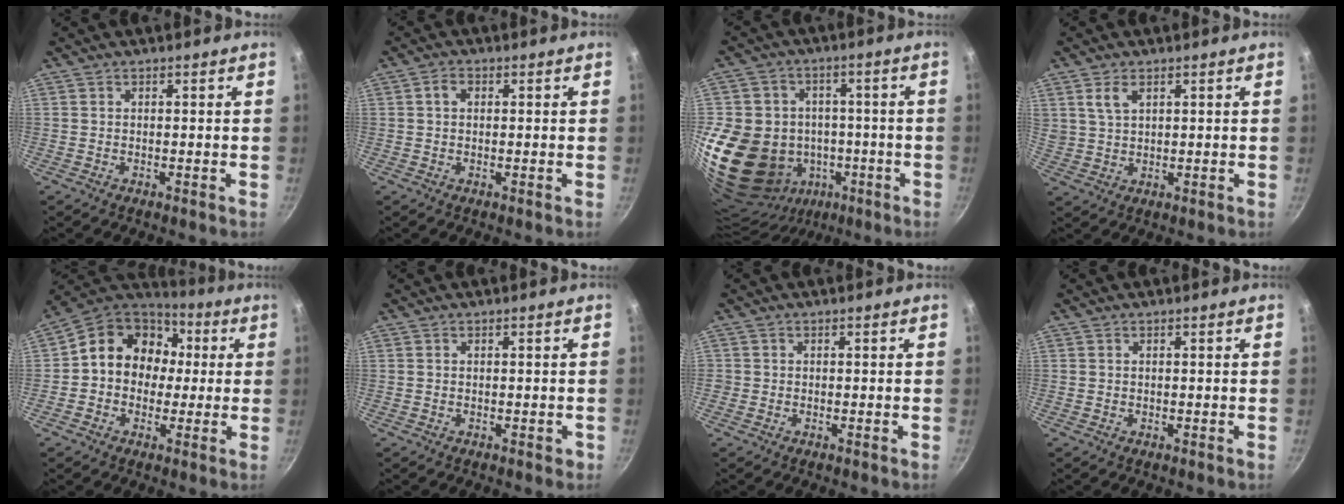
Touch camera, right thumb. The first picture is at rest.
{"total": 2.3, "force": [0.5, 1.7, 1.4], "torque": [-0.020, 0.005, 0.005]}
{"total": 23.6, "force": [-4.3, 20.2, 11.4], "torque": [-0.210, 0.030, -0.042]}
{"total": 4.3, "force": [2.1, 2.5, 2.7], "torque": [-0.043, -0.005, 0.047]}
{"total": 14.8, "force": [1.4, 12.6, 7.5], "torque": [-0.082, 0.036, 0.004]}
{"total": 1.1, "force": [-0.2, 0.8, 0.7], "torque": [-0.004, 0.003, -0.002]}
{"total": 1.0, "force": [-0.2, 0.9, 0.1], "torque": [0.001, 0.002, -0.005]}
{"total": 0.0}